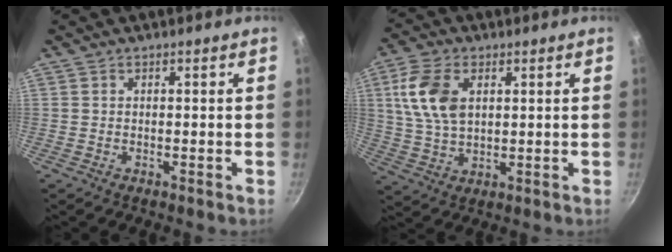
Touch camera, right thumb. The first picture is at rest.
{"total": 10.8, "force": [3.0, 6.6, 8.0], "torque": [-0.148, -0.004, 0.060]}